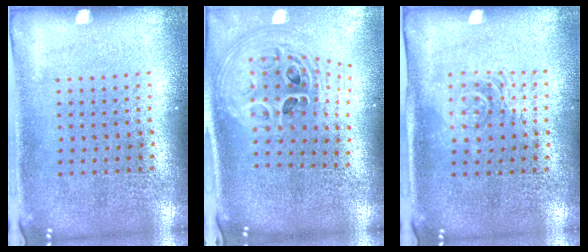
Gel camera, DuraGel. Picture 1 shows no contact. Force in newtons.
{"total": 2.8, "press": 2.0, "slide": 2.0}
{"total": 1.4, "press": 1.2, "slide": 0.7}